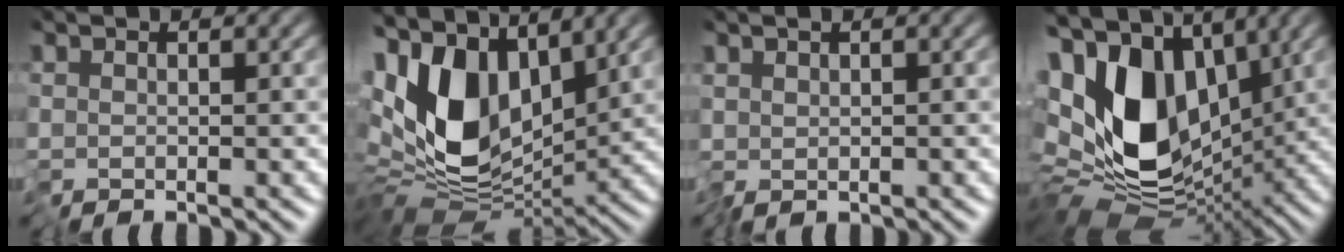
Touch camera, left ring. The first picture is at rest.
{"total": 11.2, "force": [1.4, 7.0, 8.7], "torque": [-0.182, -0.011, 0.015]}
{"total": 1.0, "force": [0.0, 0.7, 0.7], "torque": [-0.014, -0.002, 0.000]}
{"total": 15.4, "force": [1.5, 10.4, 11.3], "torque": [-0.216, -0.019, 0.038]}